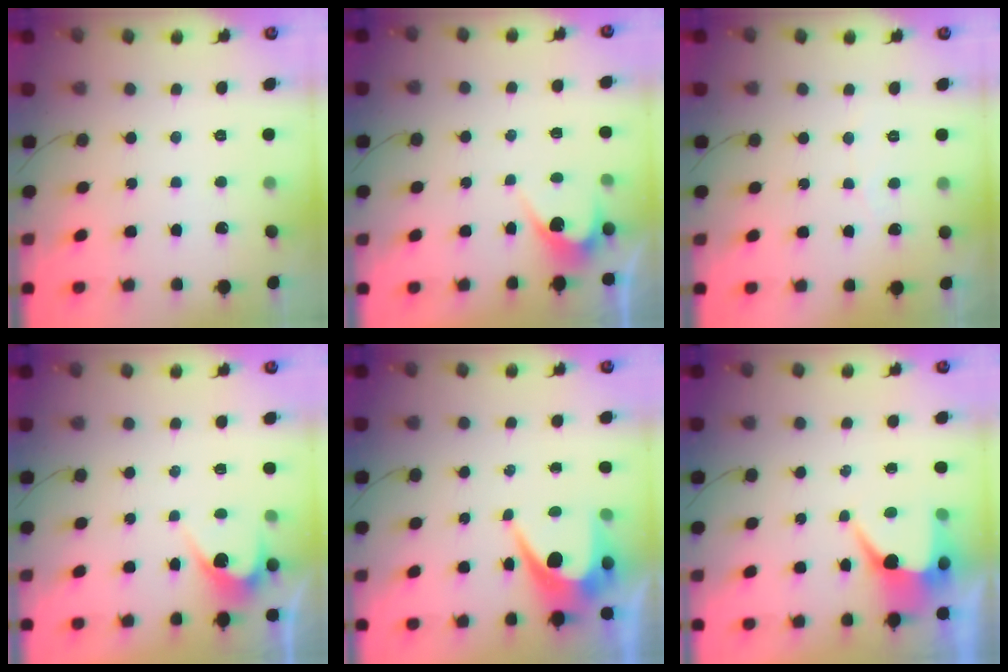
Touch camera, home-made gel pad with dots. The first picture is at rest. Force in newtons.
{"total": 3.0, "press": 3.0, "slide": 0.2}
{"total": 2.6, "press": 2.6, "slide": 0.2}
{"total": 3.0, "press": 3.0, "slide": 0.2}
{"total": 7.2, "press": 7.2, "slide": 0.4}
{"total": 7.1, "press": 7.1, "slide": 0.4}